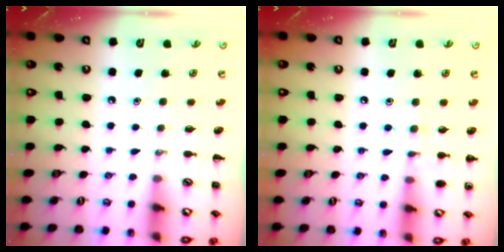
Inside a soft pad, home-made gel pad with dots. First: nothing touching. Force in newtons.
{"total": 6.3, "press": 6.0, "slide": 2.0}